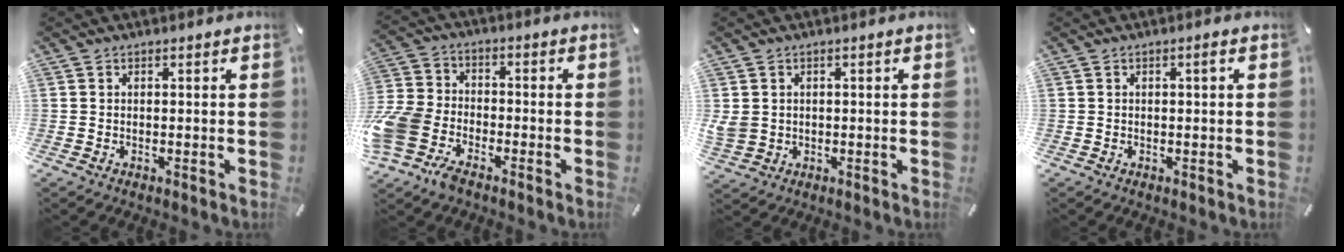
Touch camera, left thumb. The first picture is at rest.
{"total": 11.7, "force": [-7.2, 7.4, 5.4], "torque": [-0.117, 0.044, -0.135]}
{"total": 3.5, "force": [0.4, 3.2, 1.2], "torque": [-0.032, 0.004, 0.008]}
{"total": 1.3, "force": [0.2, 0.1, 1.3], "torque": [-0.023, 0.000, 0.003]}